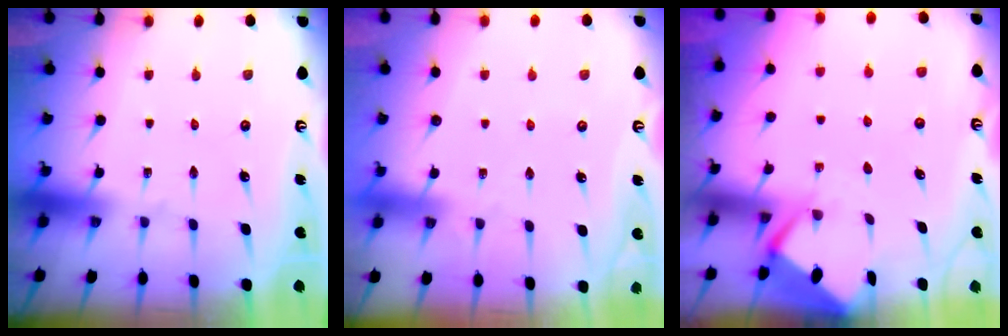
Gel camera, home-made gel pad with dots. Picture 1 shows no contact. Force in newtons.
{"total": 2.4, "press": 2.4, "slide": 0.4}
{"total": 2.8, "press": 2.8, "slide": 0.4}